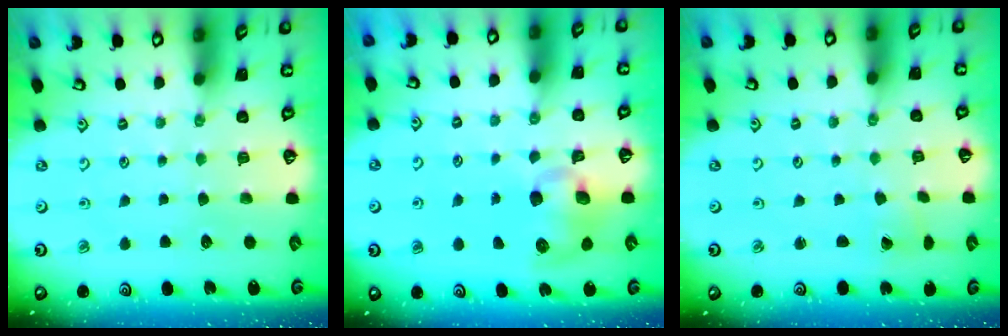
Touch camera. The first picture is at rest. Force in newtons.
{"total": 7.7, "press": 7.6, "slide": 1.4}
{"total": 0.7, "press": 0.7, "slide": 0.1}